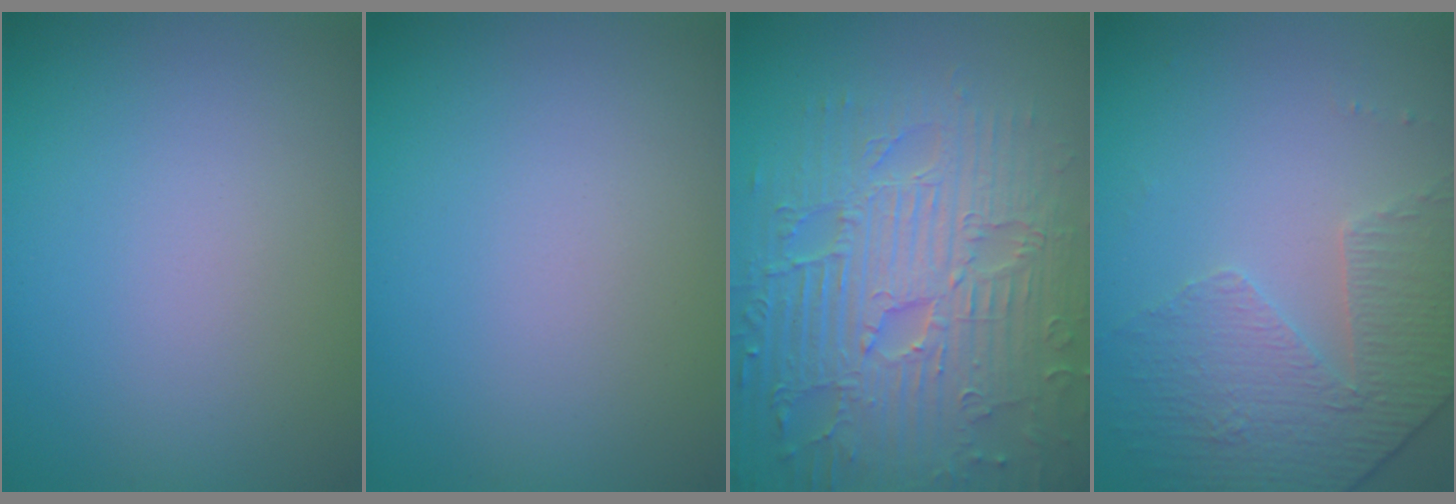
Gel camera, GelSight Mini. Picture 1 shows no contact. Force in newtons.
{"total": 0.0}
{"total": 9.5, "press": 6.8, "slide": 6.6}
{"total": 4.7, "press": 3.3, "slide": 3.4}